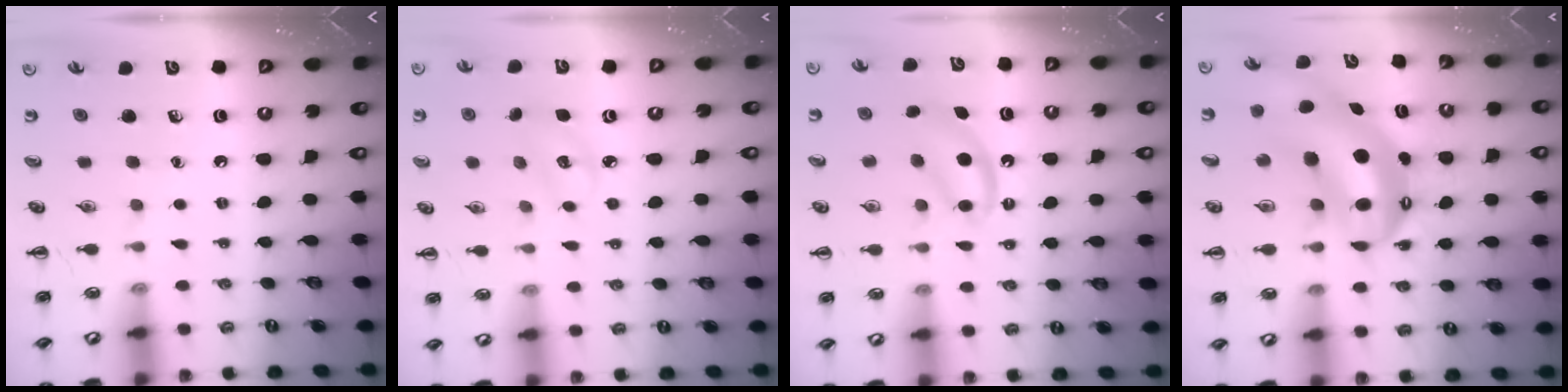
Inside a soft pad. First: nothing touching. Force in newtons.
{"total": 5.5, "press": 5.4, "slide": 1.0}
{"total": 5.3, "press": 5.0, "slide": 1.6}
{"total": 10.3, "press": 10.0, "slide": 2.6}